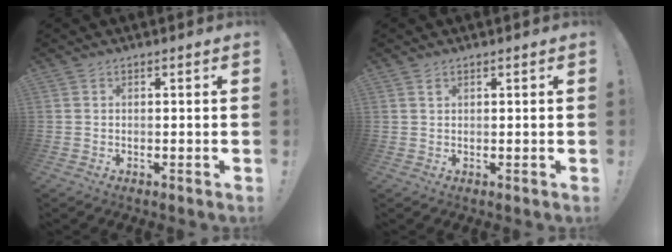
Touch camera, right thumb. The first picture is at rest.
{"total": 0.7, "force": [0.4, 0.4, 0.3], "torque": [-0.002, -0.002, 0.007]}